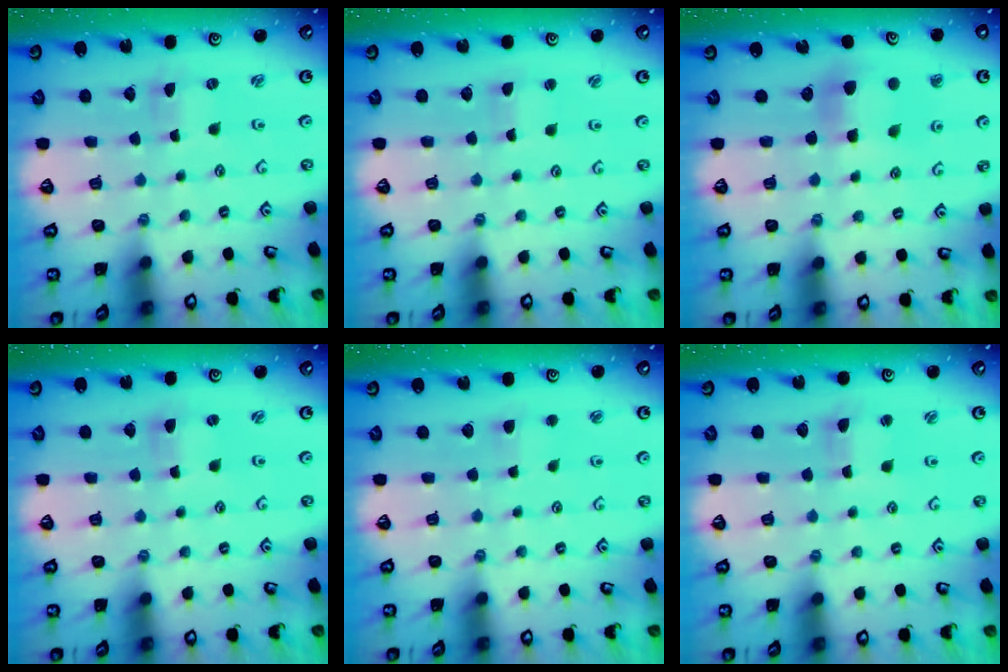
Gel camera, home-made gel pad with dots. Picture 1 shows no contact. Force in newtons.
{"total": 1.4, "press": 1.4, "slide": 0.1}
{"total": 5.4, "press": 5.3, "slide": 0.5}
{"total": 0.0}
{"total": 2.6, "press": 2.6, "slide": 0.4}
{"total": 2.6, "press": 2.5, "slide": 0.3}